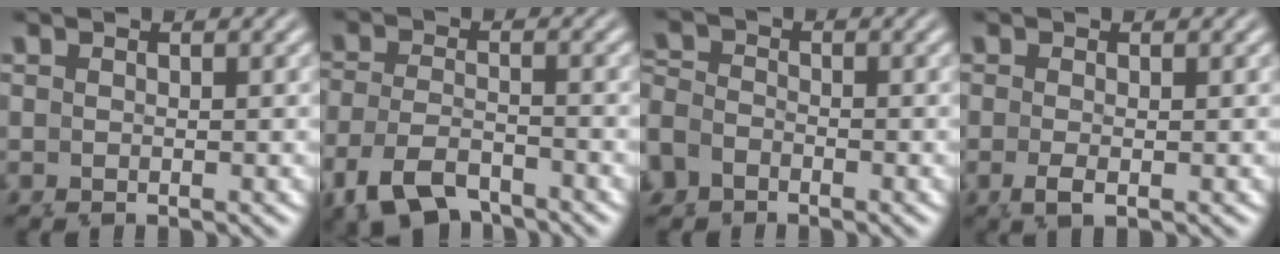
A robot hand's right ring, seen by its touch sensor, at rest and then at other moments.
{"total": 4.9, "force": [-3.3, 2.9, 2.1], "torque": [-0.061, -0.025, -0.042]}
{"total": 2.5, "force": [-1.2, 2.2, 0.2], "torque": [-0.008, -0.011, -0.021]}
{"total": 1.1, "force": [-0.5, 0.1, 1.0], "torque": [-0.025, -0.007, -0.004]}